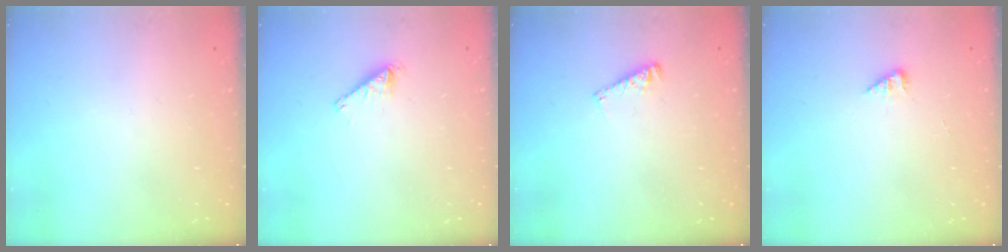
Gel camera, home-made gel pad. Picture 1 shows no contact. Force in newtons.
{"total": 2.1, "press": 2.0, "slide": 0.3}
{"total": 3.4, "press": 3.3, "slide": 0.5}
{"total": 2.4, "press": 2.4, "slide": 0.4}